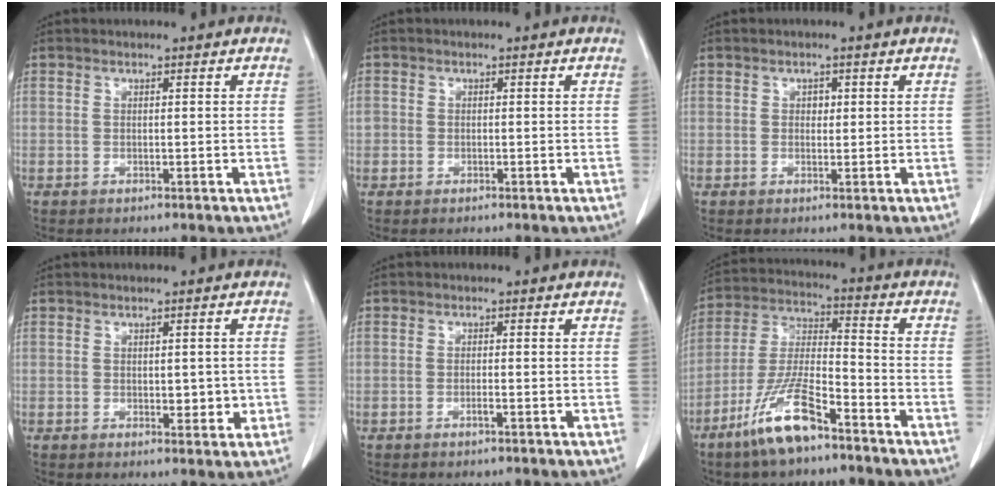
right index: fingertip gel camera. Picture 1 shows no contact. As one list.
[{"total": 1.0, "force": [-0.1, 1.0, 0.2], "torque": [0.006, 0.008, -0.003]}, {"total": 1.2, "force": [0.3, 0.9, 0.7], "torque": [-0.008, 0.001, 0.004]}, {"total": 2.8, "force": [-0.2, 1.6, 2.3], "torque": [-0.024, -0.002, 0.005]}, {"total": 0.8, "force": [-0.4, 0.0, 0.7], "torque": [-0.013, 0.002, -0.005]}, {"total": 12.1, "force": [-7.9, 2.3, 8.9], "torque": [-0.190, -0.016, -0.152]}]